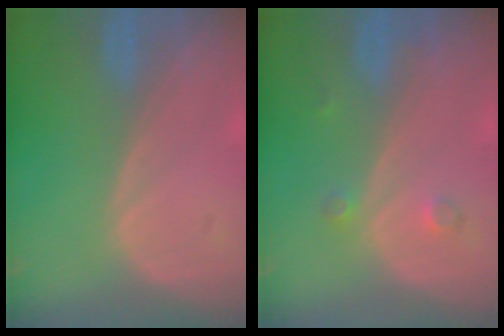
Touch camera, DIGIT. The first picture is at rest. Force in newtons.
{"total": 2.1, "press": 1.8, "slide": 1.1}